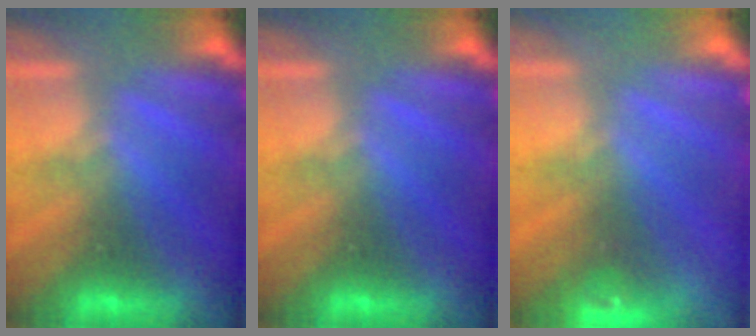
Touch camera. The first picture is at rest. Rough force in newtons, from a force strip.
{"total": 0.0}
{"total": 3.4}